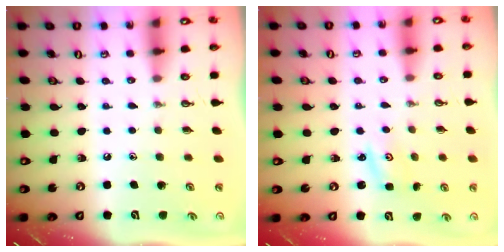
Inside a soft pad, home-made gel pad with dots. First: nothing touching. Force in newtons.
{"total": 1.8, "press": 1.8, "slide": 0.3}